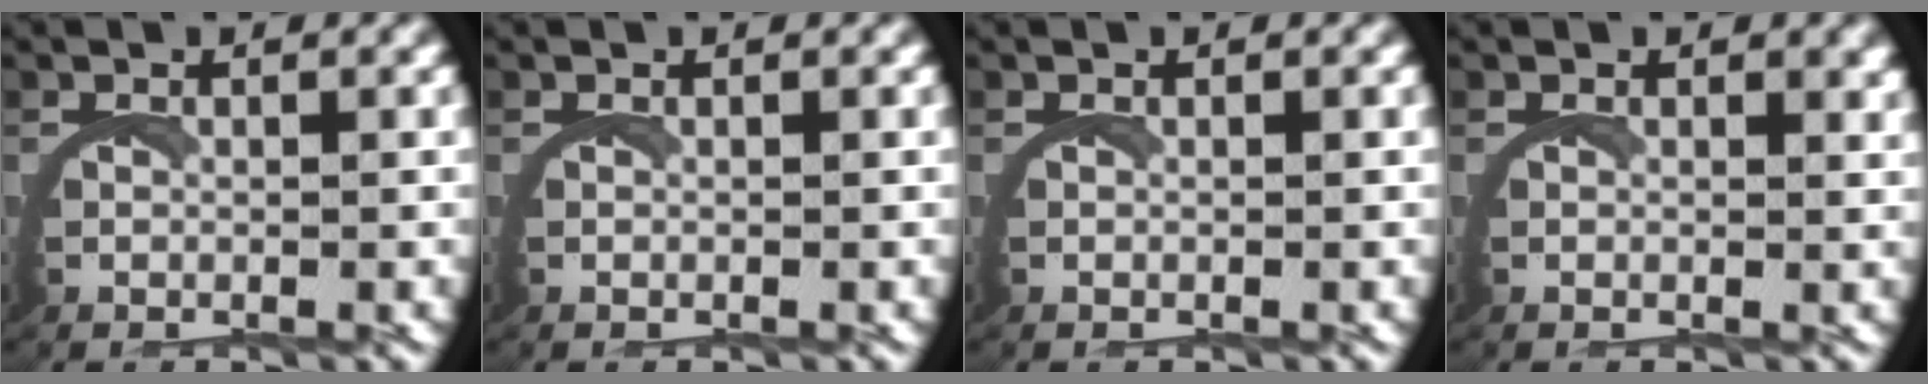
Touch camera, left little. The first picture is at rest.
{"total": 0.0}
{"total": 0.0}
{"total": 0.9, "force": [0.8, 0.1, 0.4], "torque": [-0.011, -0.002, 0.011]}